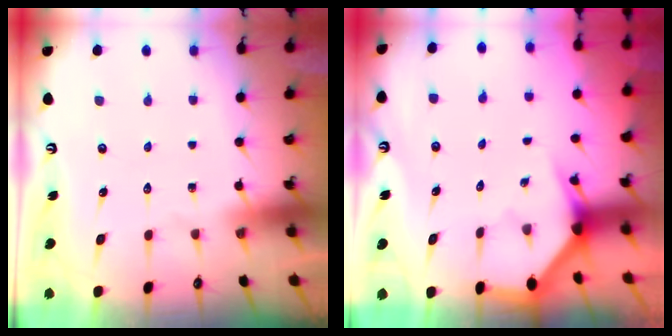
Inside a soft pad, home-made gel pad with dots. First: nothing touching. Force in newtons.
{"total": 2.6, "press": 2.6, "slide": 0.1}